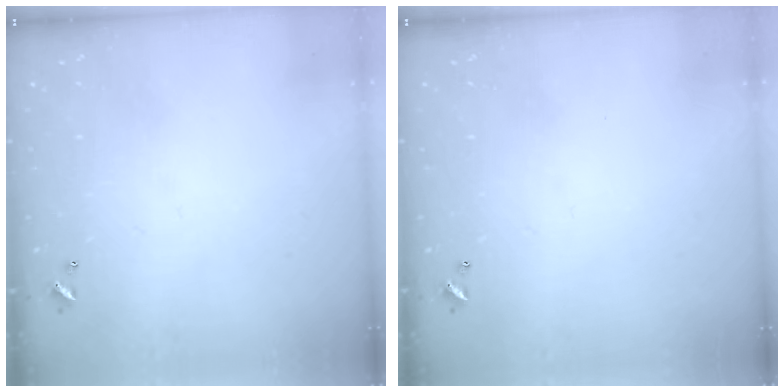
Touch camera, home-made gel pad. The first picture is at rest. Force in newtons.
{"total": 0.0}